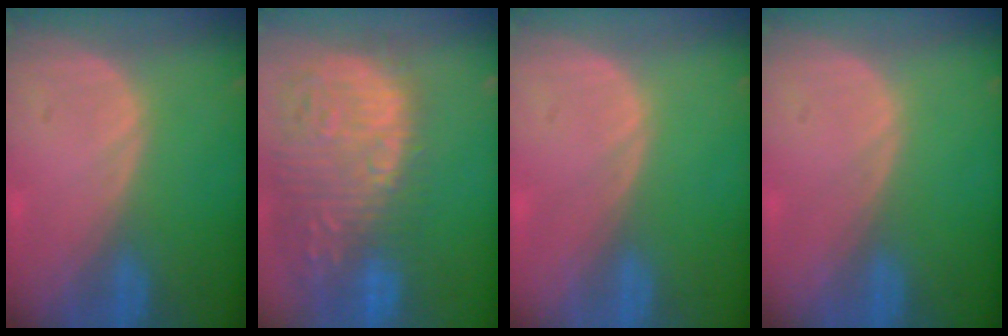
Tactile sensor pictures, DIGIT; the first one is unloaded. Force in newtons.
{"total": 15.8, "press": 13.0, "slide": 9.0}
{"total": 0.0}
{"total": 0.0}